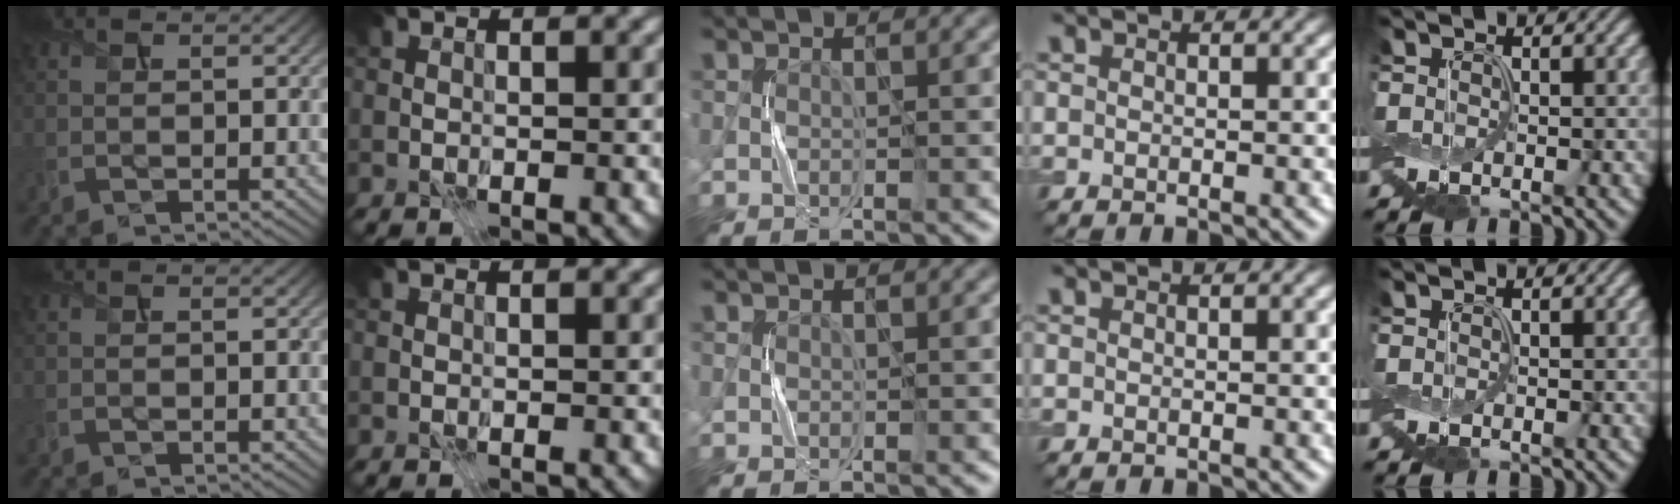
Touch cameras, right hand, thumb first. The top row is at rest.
{}